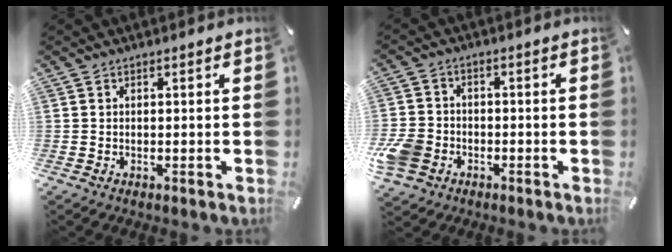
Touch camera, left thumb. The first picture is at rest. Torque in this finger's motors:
{"motor_torque": [0.30, 0.56, 0.27, -0.01, 0.20]}